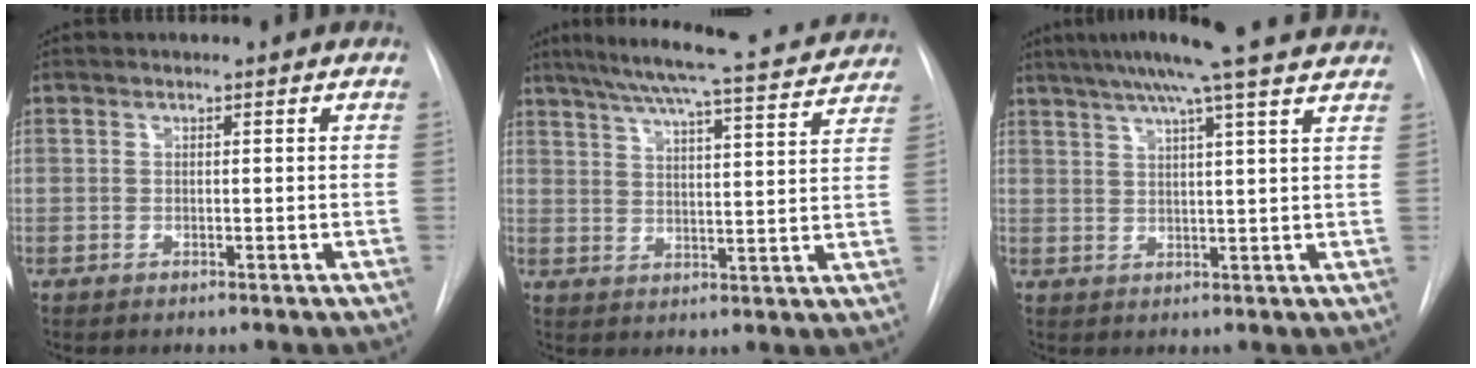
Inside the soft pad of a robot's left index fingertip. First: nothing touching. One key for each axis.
{"total": 20.8, "fx": 18.6, "fy": 2.1, "fz": 9.2, "tx": -0.151, "ty": -0.003, "tz": 0.238}
{"total": 16.4, "fx": 13.7, "fy": -1.0, "fz": 9.0, "tx": -0.148, "ty": 0.017, "tz": 0.176}